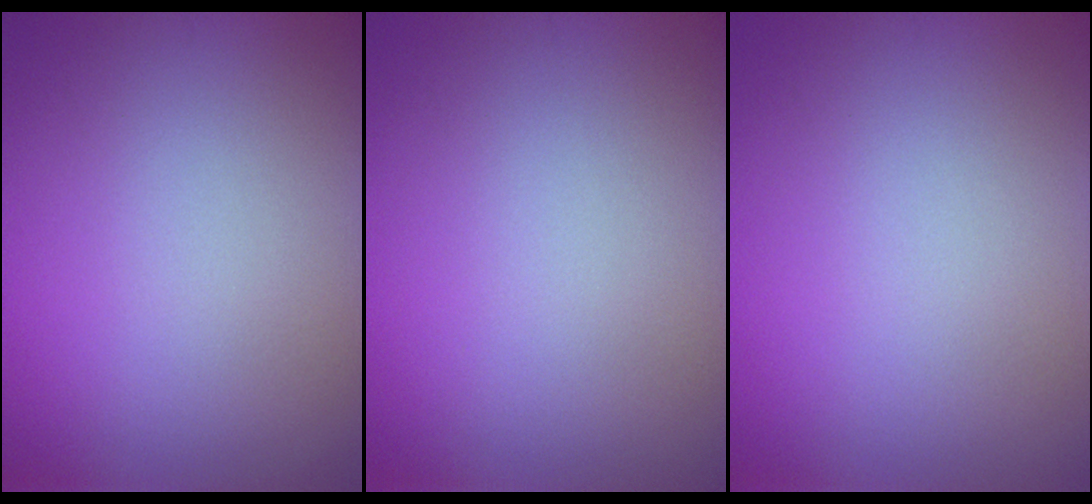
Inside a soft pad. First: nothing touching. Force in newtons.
{"total": 0.0}
{"total": 0.0}